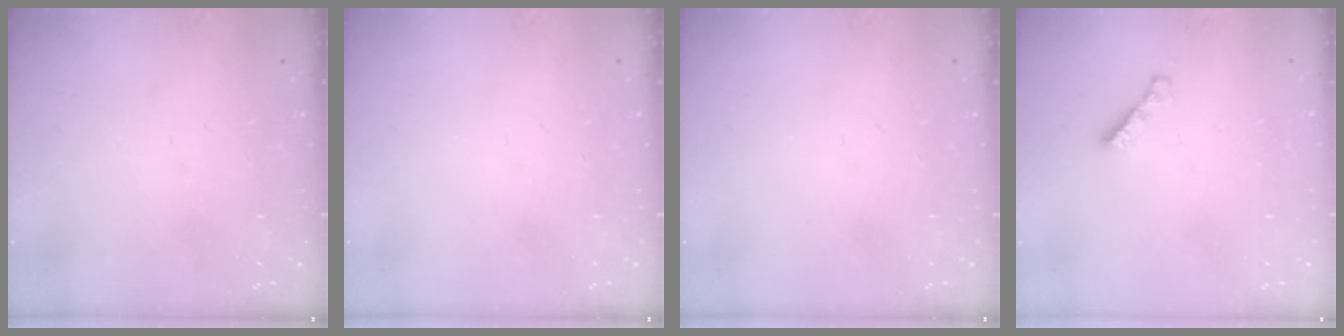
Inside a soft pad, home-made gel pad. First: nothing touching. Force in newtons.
{"total": 0.0}
{"total": 0.0}
{"total": 2.7, "press": 2.7, "slide": 0.3}